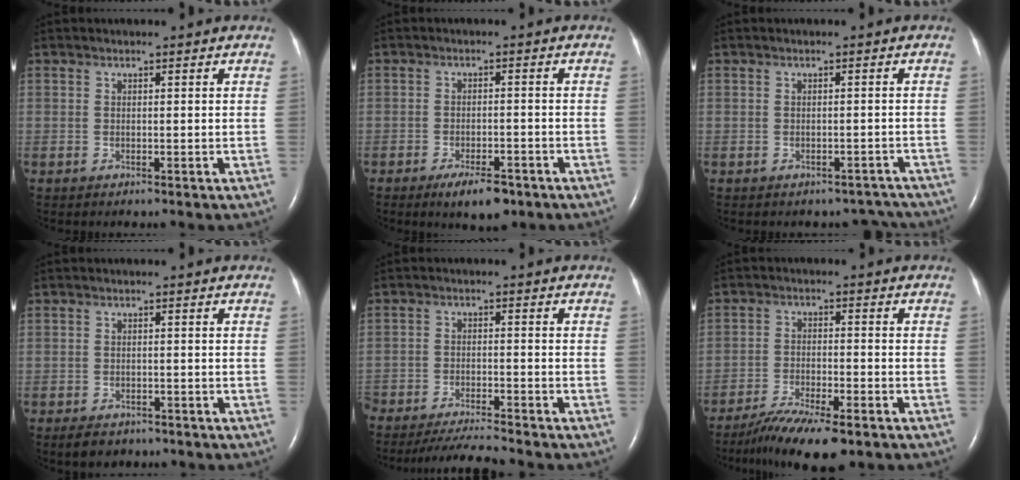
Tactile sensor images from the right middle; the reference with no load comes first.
{"total": 5.4, "force": [-3.6, 1.7, 3.7], "torque": [-0.065, -0.006, -0.052]}
{"total": 4.0, "force": [-3.6, 1.8, -0.2], "torque": [0.011, 0.013, -0.034]}
{"total": 3.8, "force": [-2.9, 2.0, 1.5], "torque": [-0.027, -0.002, -0.036]}
{"total": 7.5, "force": [-7.1, -0.6, 2.3], "torque": [-0.034, -0.018, -0.124]}
{"total": 10.0, "force": [-7.6, 1.4, 6.3], "torque": [-0.111, -0.025, -0.125]}